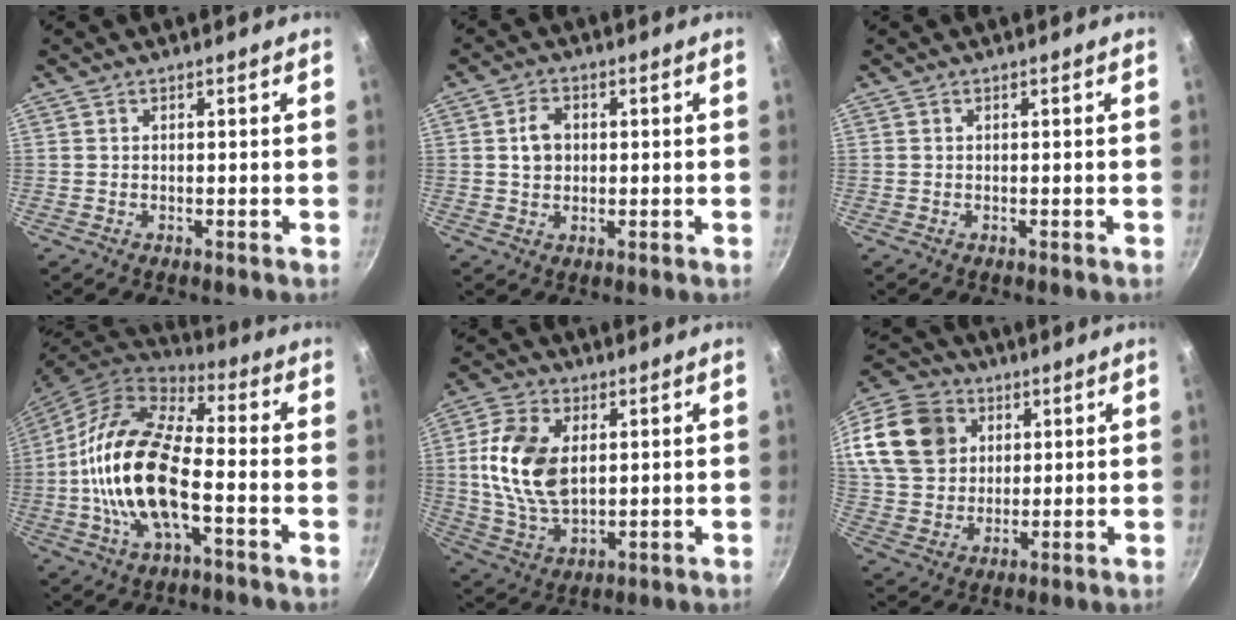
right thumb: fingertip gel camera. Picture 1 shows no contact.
{"total": 4.5, "force": [0.6, 3.5, 2.8], "torque": [-0.037, 0.004, 0.009]}
{"total": 0.0}
{"total": 19.1, "force": [-3.6, 8.5, 16.7], "torque": [-0.317, 0.032, -0.083]}
{"total": 14.3, "force": [2.3, 8.8, 11.0], "torque": [-0.199, -0.010, 0.048]}
{"total": 23.1, "force": [8.5, 18.2, 11.2], "torque": [-0.248, 0.028, 0.164]}